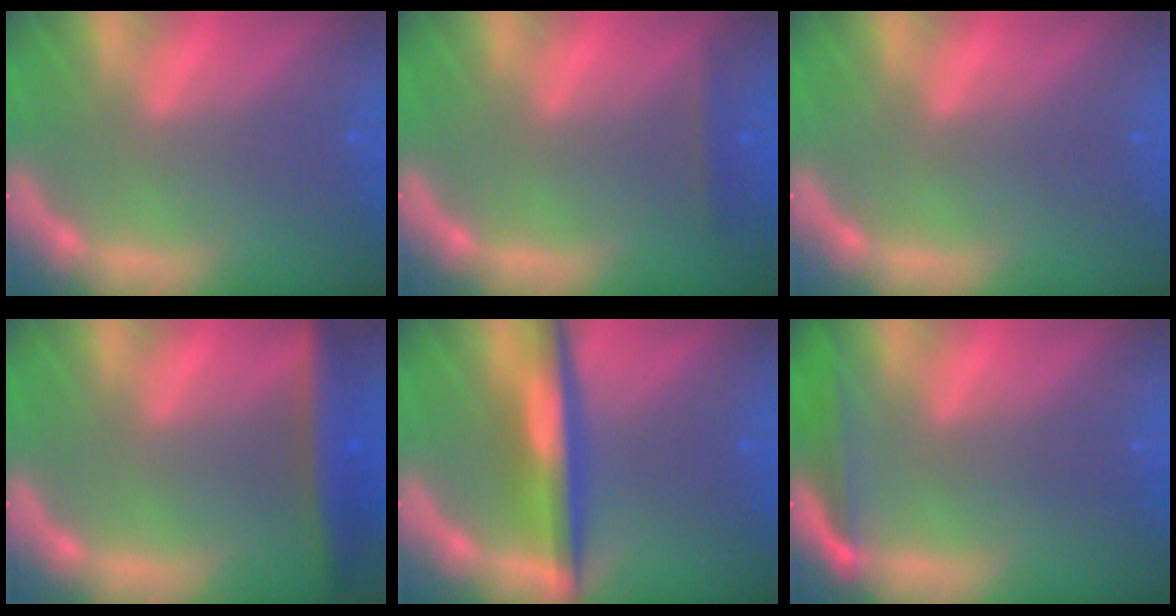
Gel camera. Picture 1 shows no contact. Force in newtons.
{"total": 1.4}
{"total": 0.0}
{"total": 5.0}
{"total": 5.5}
{"total": 3.5}